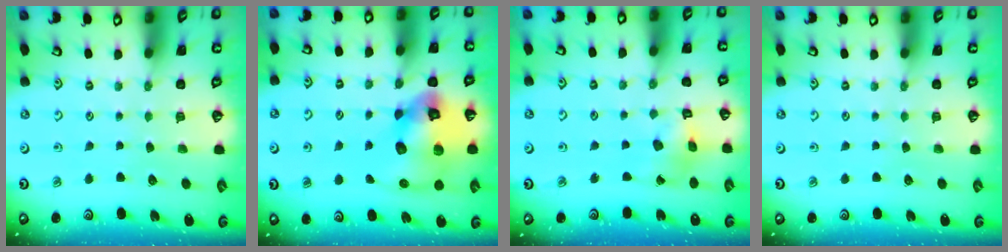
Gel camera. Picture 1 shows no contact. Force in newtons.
{"total": 19.8, "press": 19.6, "slide": 2.8}
{"total": 8.7, "press": 8.7, "slide": 0.9}
{"total": 0.0}